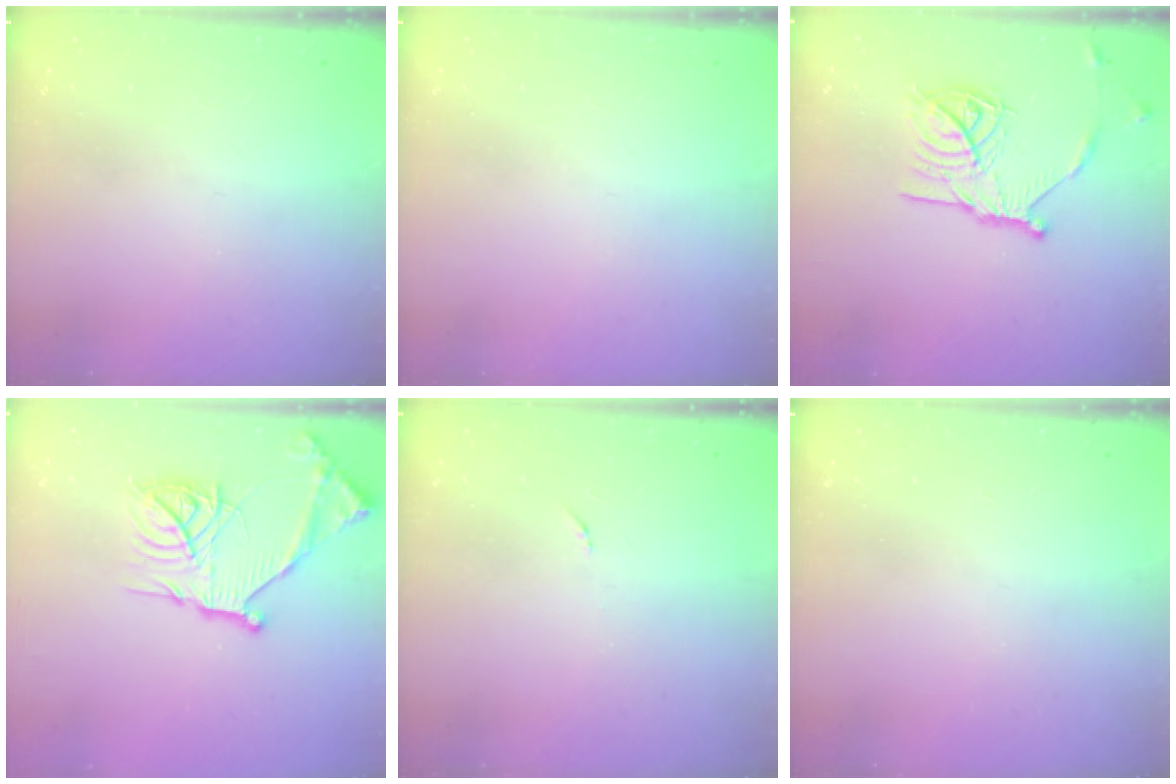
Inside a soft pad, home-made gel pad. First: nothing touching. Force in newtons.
{"total": 0.0}
{"total": 17.0, "press": 17.0, "slide": 1.0}
{"total": 20.2, "press": 20.1, "slide": 1.9}
{"total": 4.2, "press": 4.2, "slide": 0.3}
{"total": 0.0}